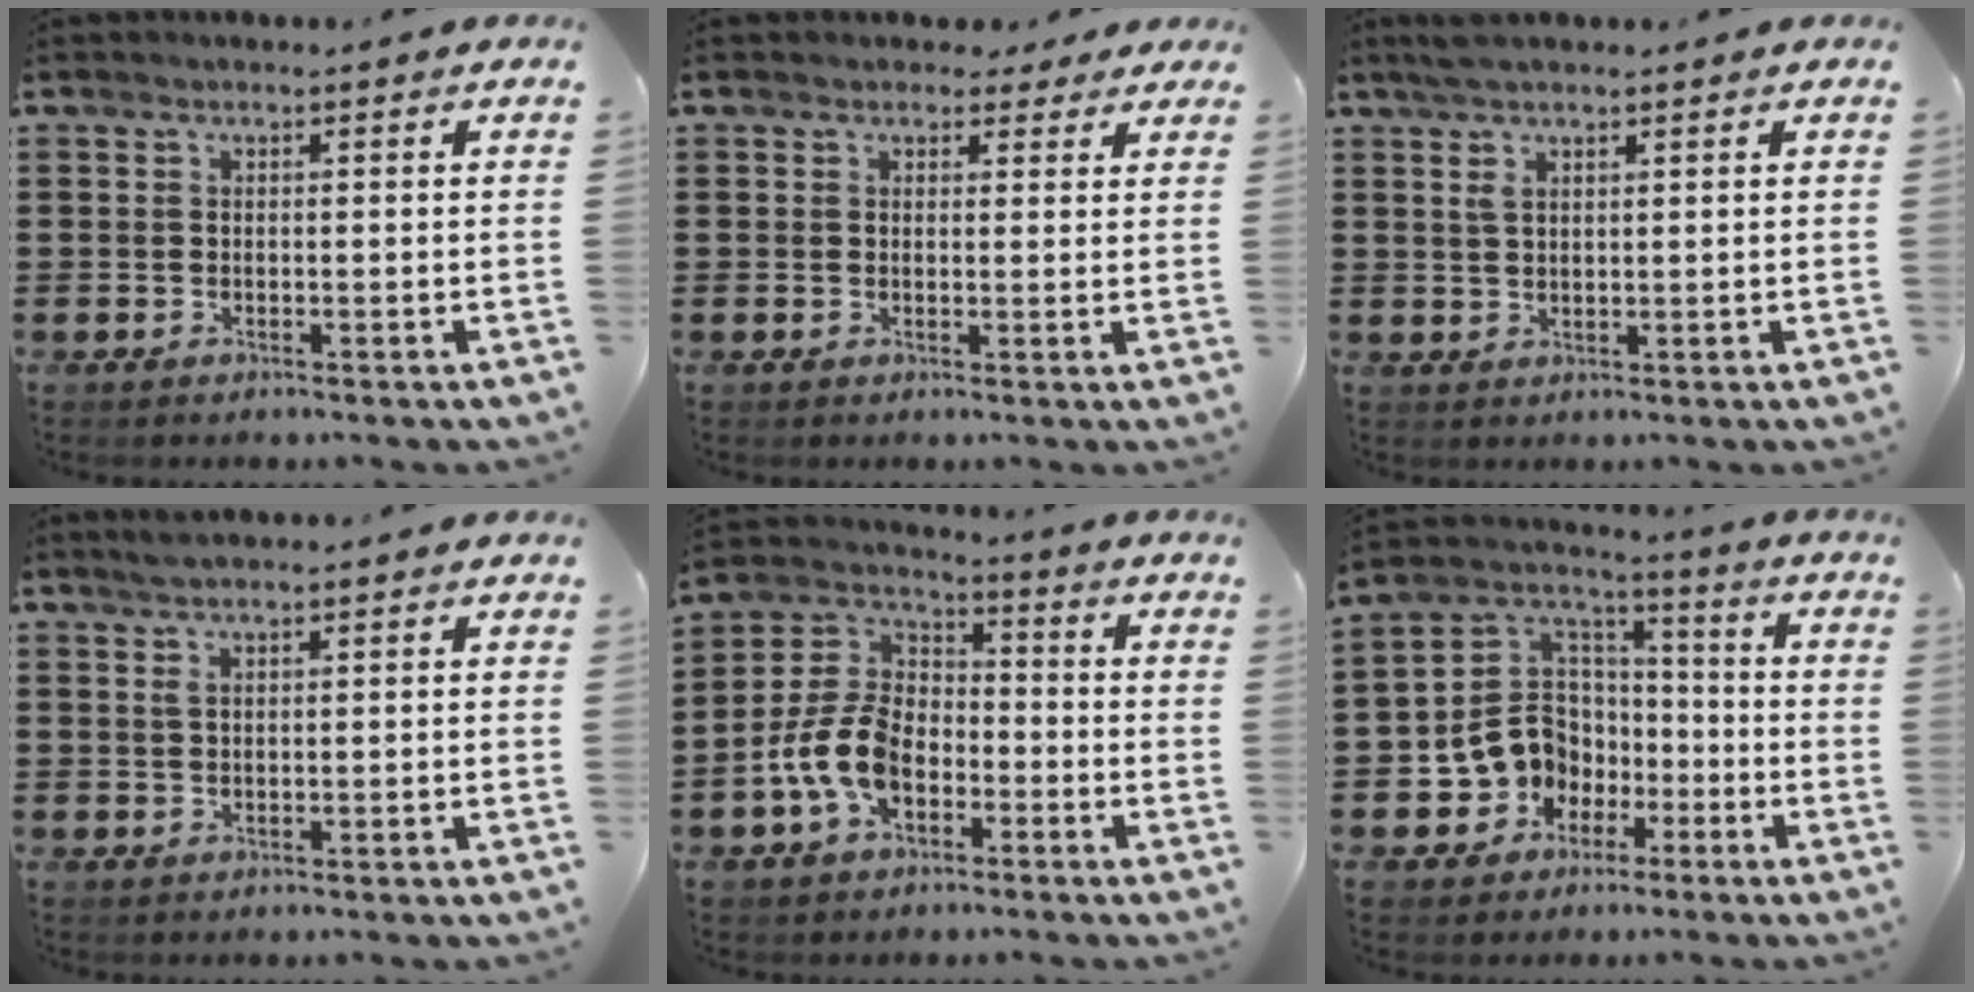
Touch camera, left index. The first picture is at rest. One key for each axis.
{"total": 2.1, "fx": 1.7, "fy": 1.2, "fz": 0.5, "tx": -0.008, "ty": 0.005, "tz": 0.029}
{"total": 2.8, "fx": 1.8, "fy": 0.7, "fz": 2.0, "tx": -0.043, "ty": 0.004, "tz": 0.031}
{"total": 1.7, "fx": 1.0, "fy": 0.2, "fz": 1.3, "tx": -0.028, "ty": 0.001, "tz": 0.018}
{"total": 9.9, "fx": -3.9, "fy": 6.1, "fz": 6.7, "tx": -0.179, "ty": 0.001, "tz": -0.084}
{"total": 9.5, "fx": -3.0, "fy": 8.7, "fz": 2.2, "tx": -0.093, "ty": 0.004, "tz": -0.057}